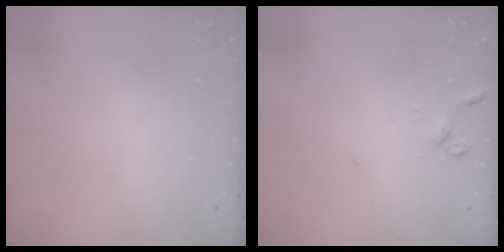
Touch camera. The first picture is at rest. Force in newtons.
{"total": 4.5, "press": 4.5, "slide": 0.5}